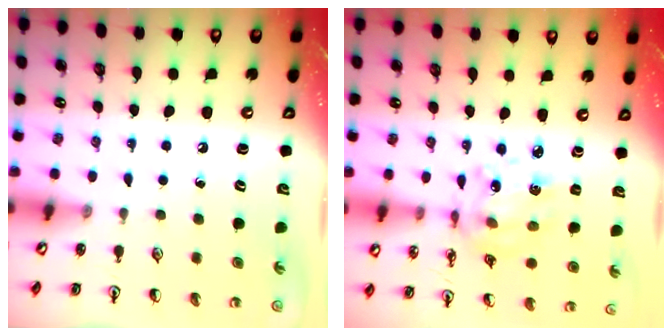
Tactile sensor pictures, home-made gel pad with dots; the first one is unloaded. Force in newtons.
{"total": 10.3, "press": 9.9, "slide": 3.0}